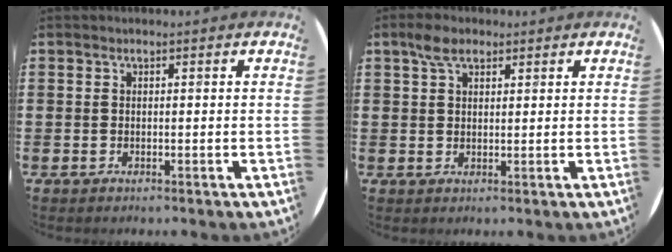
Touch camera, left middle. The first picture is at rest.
{"total": 3.6, "force": [2.5, 1.8, 1.9], "torque": [-0.034, 0.005, 0.044]}